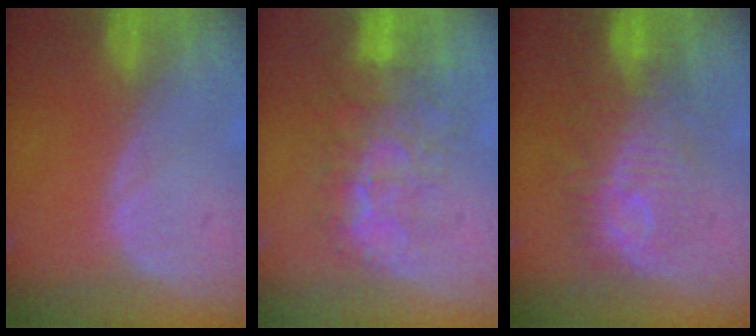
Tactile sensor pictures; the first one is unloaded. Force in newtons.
{"total": 9.9, "press": 8.5, "slide": 5.1}
{"total": 9.1, "press": 8.9, "slide": 2.0}